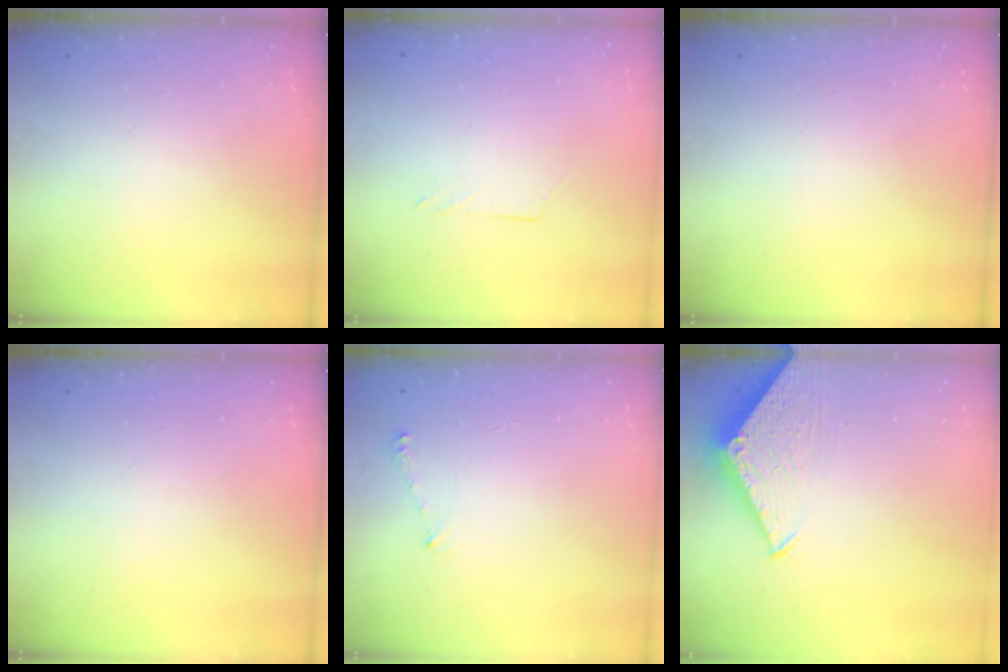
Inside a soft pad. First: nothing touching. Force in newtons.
{"total": 2.2, "press": 2.2, "slide": 0.2}
{"total": 0.0}
{"total": 0.0}
{"total": 3.9, "press": 3.9, "slide": 0.5}
{"total": 4.5, "press": 4.5, "slide": 0.5}